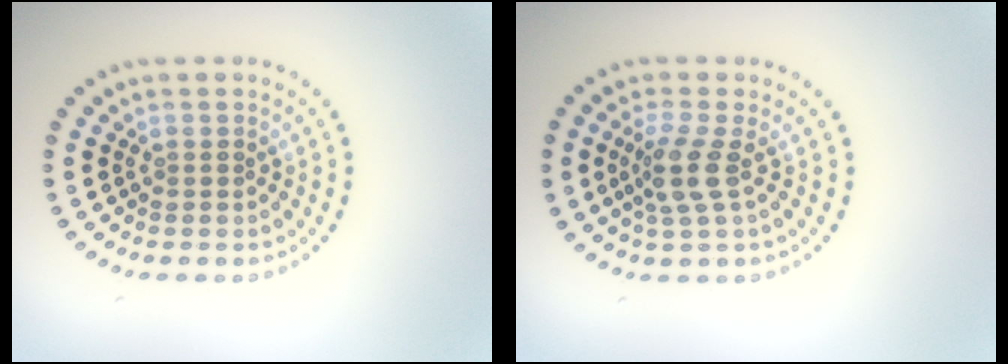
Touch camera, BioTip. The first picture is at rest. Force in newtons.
{"total": 2.7, "press": 2.1, "slide": 1.7}